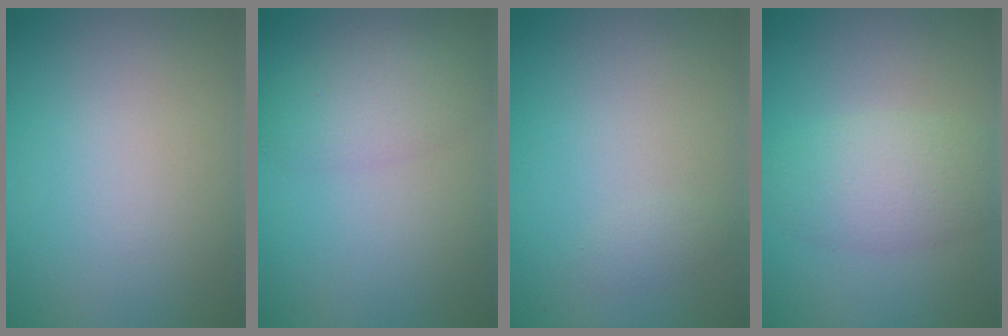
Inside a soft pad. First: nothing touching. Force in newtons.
{"total": 3.0, "press": 3.0, "slide": 0.1}
{"total": 0.7, "press": 0.7, "slide": 0.1}
{"total": 4.0, "press": 4.0, "slide": 0.1}